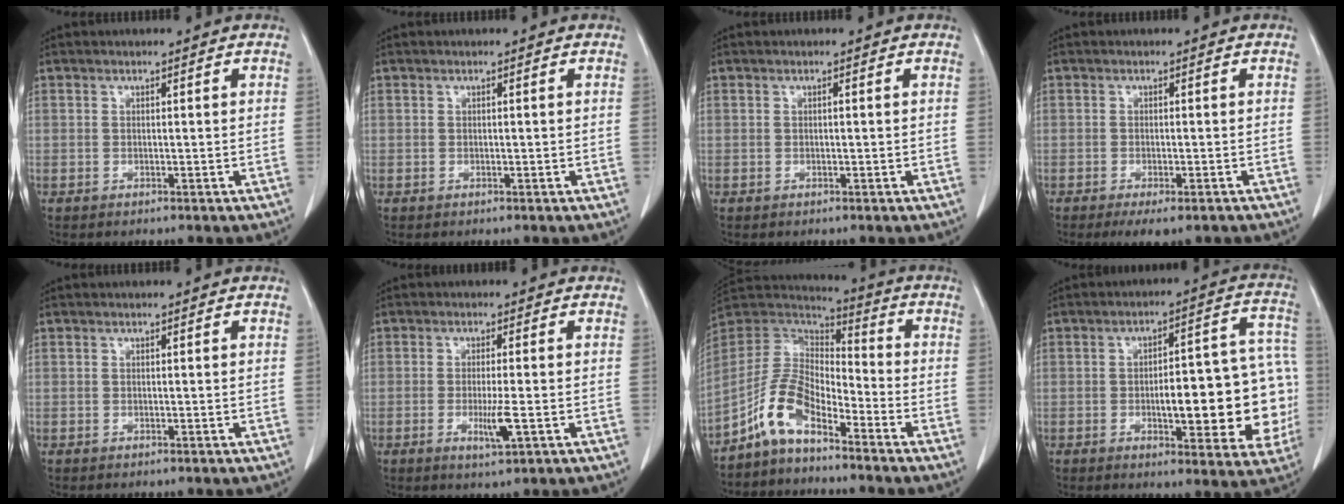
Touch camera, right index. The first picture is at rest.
{"total": 0.0}
{"total": 0.0}
{"total": 5.4, "force": [-4.0, 1.5, 3.2], "torque": [-0.037, -0.009, -0.056]}
{"total": 0.0}
{"total": 3.9, "force": [-1.1, 0.1, 3.8], "torque": [-0.071, -0.009, -0.018]}
{"total": 9.4, "force": [-6.1, 4.0, 5.9], "torque": [-0.139, 0.023, -0.126]}
{"total": 18.3, "force": [-2.6, 5.4, 17.2], "torque": [-0.163, 0.041, -0.019]}